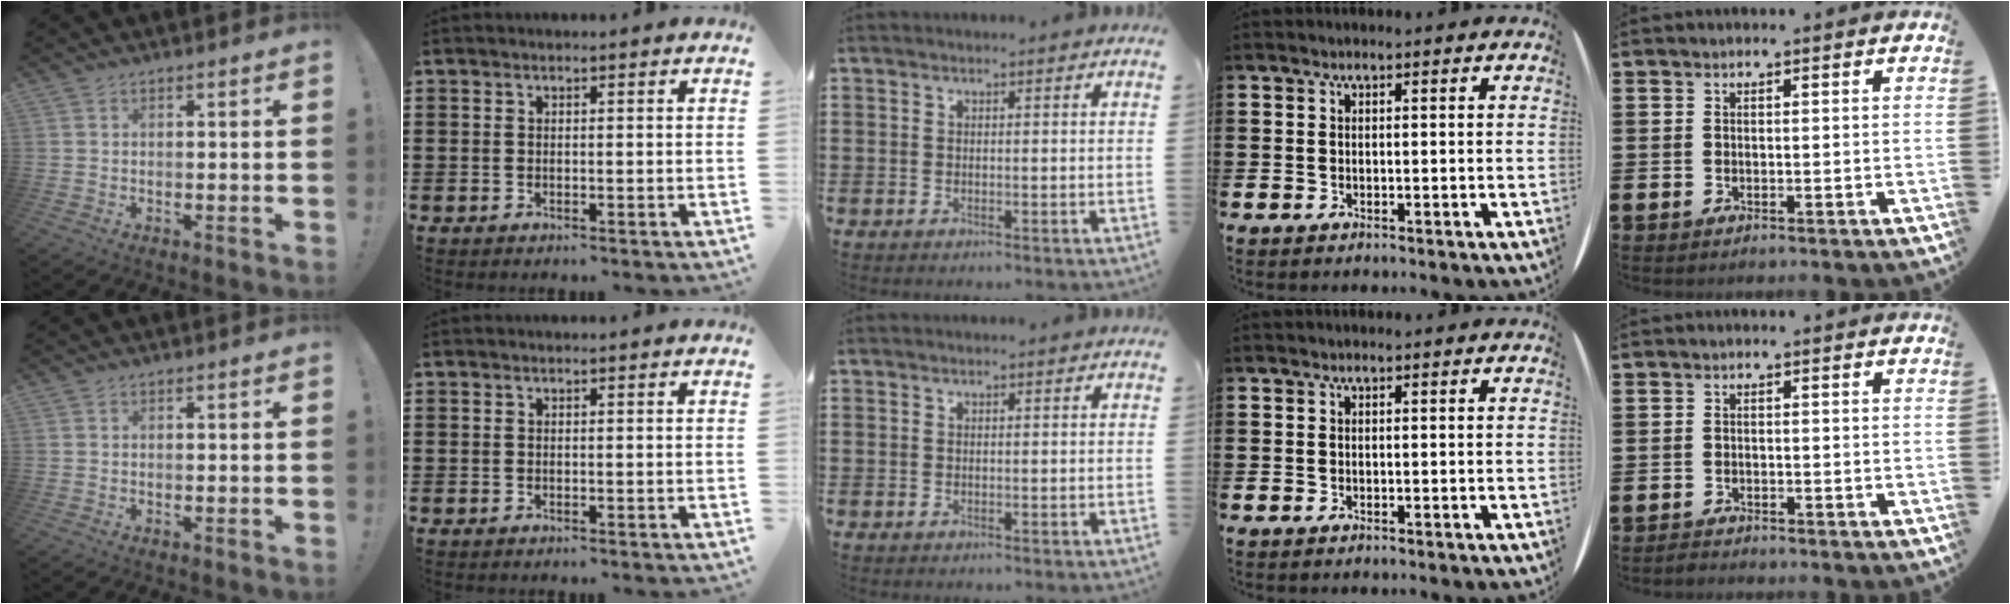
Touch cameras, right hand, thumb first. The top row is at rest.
{"little": {"total": 0.8, "force": [-0.8, 0.1, 0.0], "torque": [-0.003, 0.000, -0.018]}}